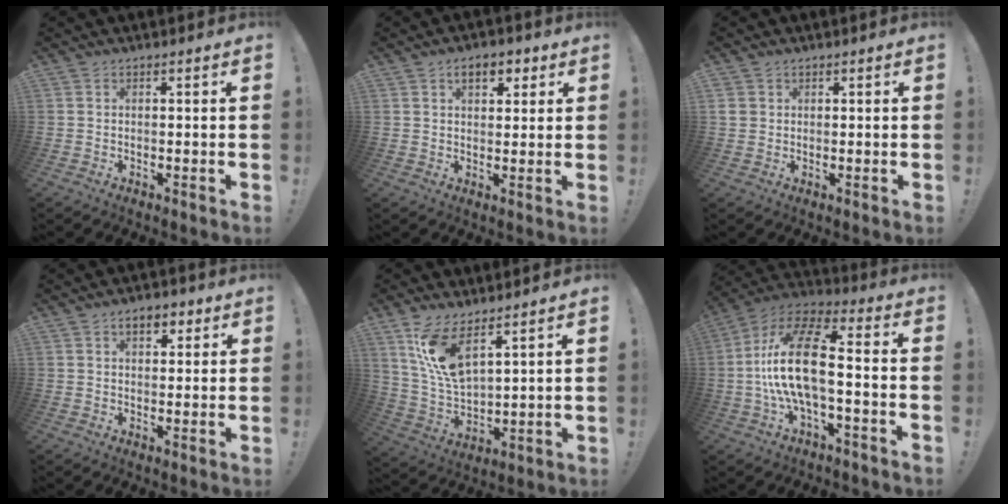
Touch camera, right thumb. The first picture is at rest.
{"total": 6.1, "force": [2.8, 3.6, 3.9], "torque": [-0.050, -0.001, 0.047]}
{"total": 2.7, "force": [1.3, 2.3, 0.5], "torque": [0.001, -0.005, 0.024]}
{"total": 5.1, "force": [2.5, 3.1, 3.2], "torque": [-0.043, 0.001, 0.041]}
{"total": 12.7, "force": [8.2, 4.9, 8.3], "torque": [-0.166, -0.042, 0.152]}
{"total": 18.6, "force": [-1.7, 7.2, 17.0], "torque": [-0.317, 0.016, -0.033]}